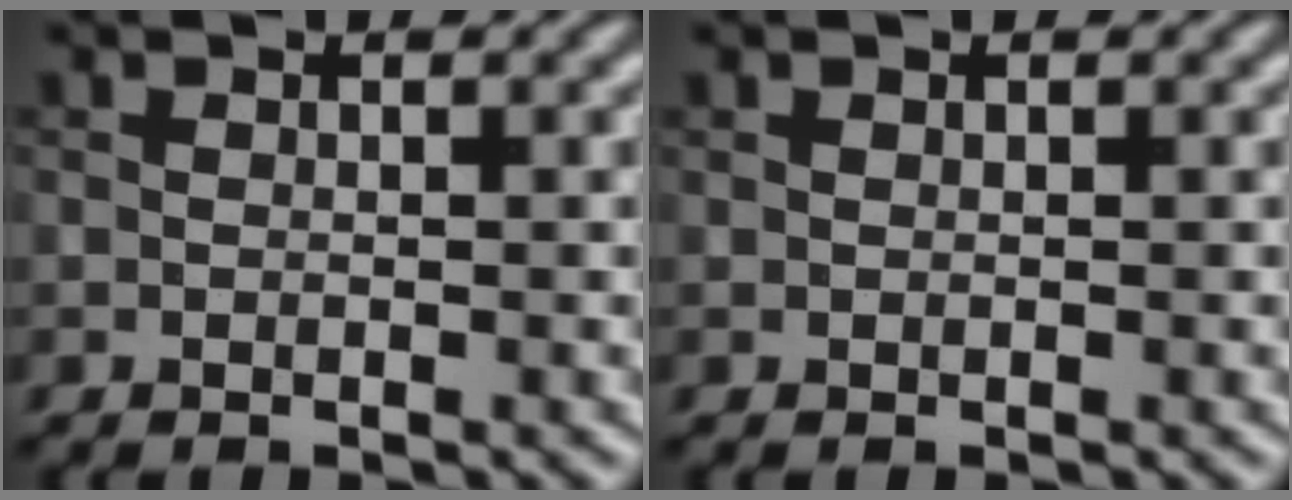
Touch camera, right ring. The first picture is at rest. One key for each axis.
{"total": 0.0}